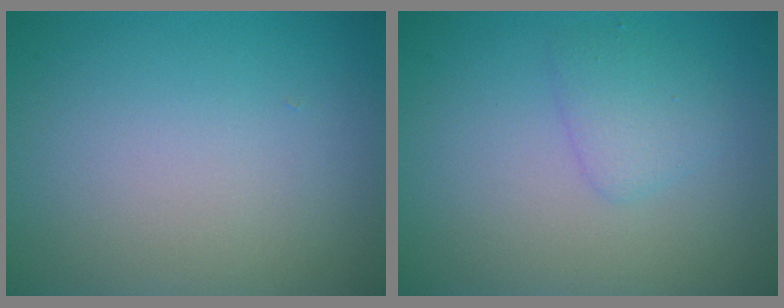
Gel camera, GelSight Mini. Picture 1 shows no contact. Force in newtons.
{"total": 1.9, "press": 1.9, "slide": 0.0}